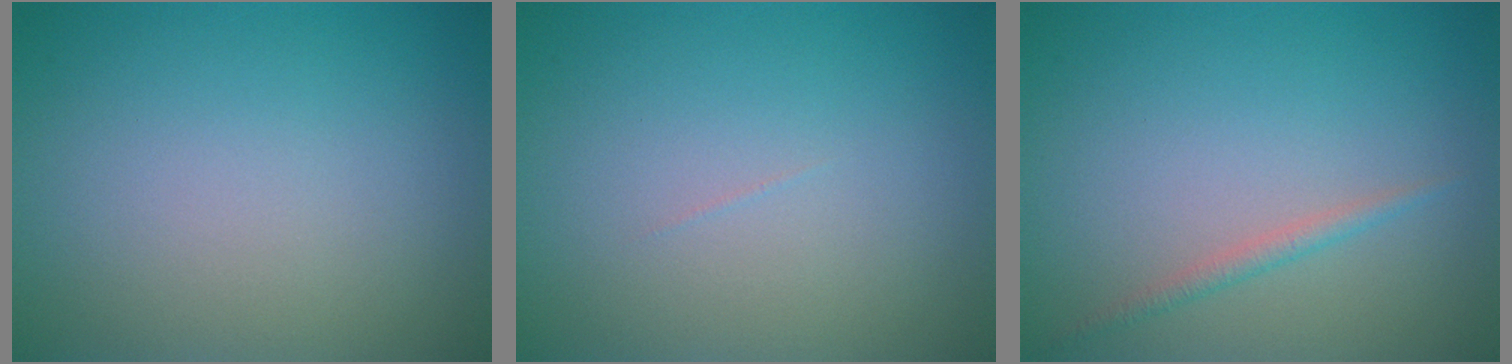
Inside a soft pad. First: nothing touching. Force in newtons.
{"total": 0.0}
{"total": 1.1, "press": 1.1, "slide": 0.0}